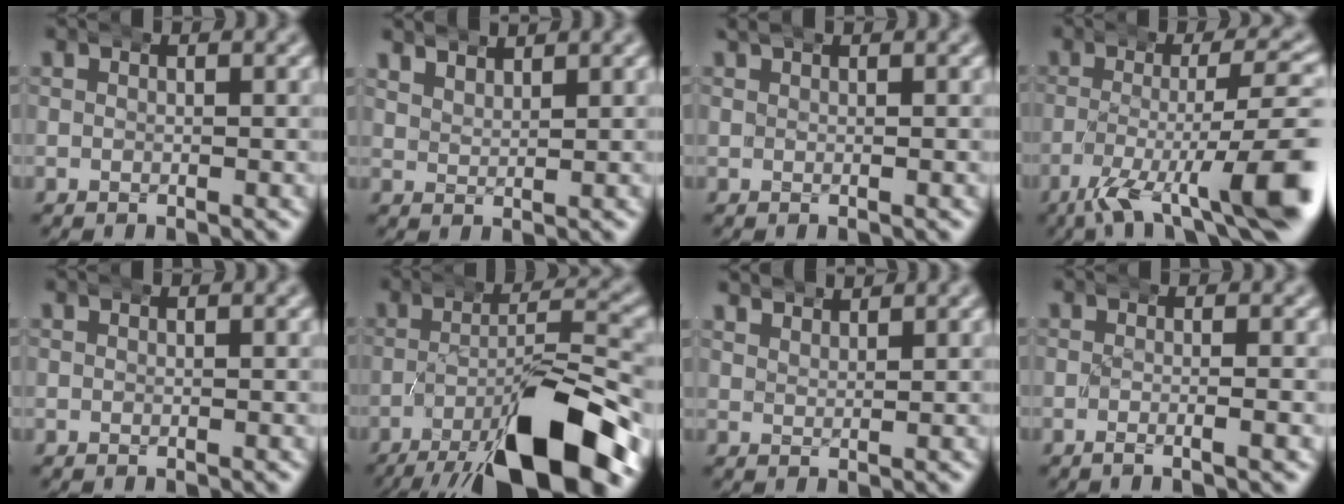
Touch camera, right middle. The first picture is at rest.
{"total": 2.3, "force": [2.0, 1.1, 0.3], "torque": [-0.016, -0.003, 0.038]}
{"total": 1.2, "force": [1.0, 0.2, 0.6], "torque": [-0.015, 0.004, 0.017]}
{"total": 10.2, "force": [-5.1, 2.8, 8.4], "torque": [-0.132, -0.013, -0.074]}
{"total": 0.0}
{"total": 11.2, "force": [-5.9, 2.9, 9.1], "torque": [-0.140, -0.011, -0.085]}
{"total": 1.9, "force": [1.9, 0.0, -0.1], "torque": [-0.005, -0.001, 0.039]}
{"total": 1.0, "force": [-0.6, -0.3, 0.7], "torque": [-0.021, 0.004, -0.012]}